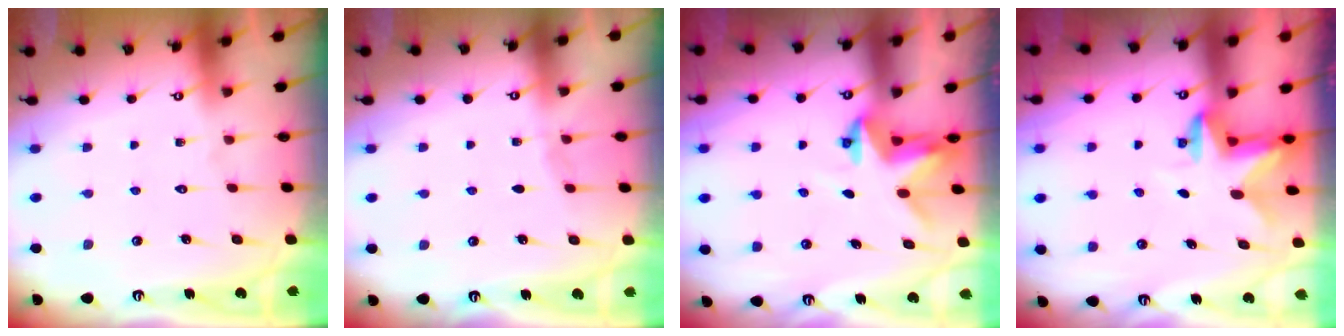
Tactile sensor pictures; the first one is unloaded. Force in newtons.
{"total": 1.5, "press": 1.4, "slide": 0.3}
{"total": 3.0, "press": 3.0, "slide": 0.0}
{"total": 2.8, "press": 2.7, "slide": 0.5}